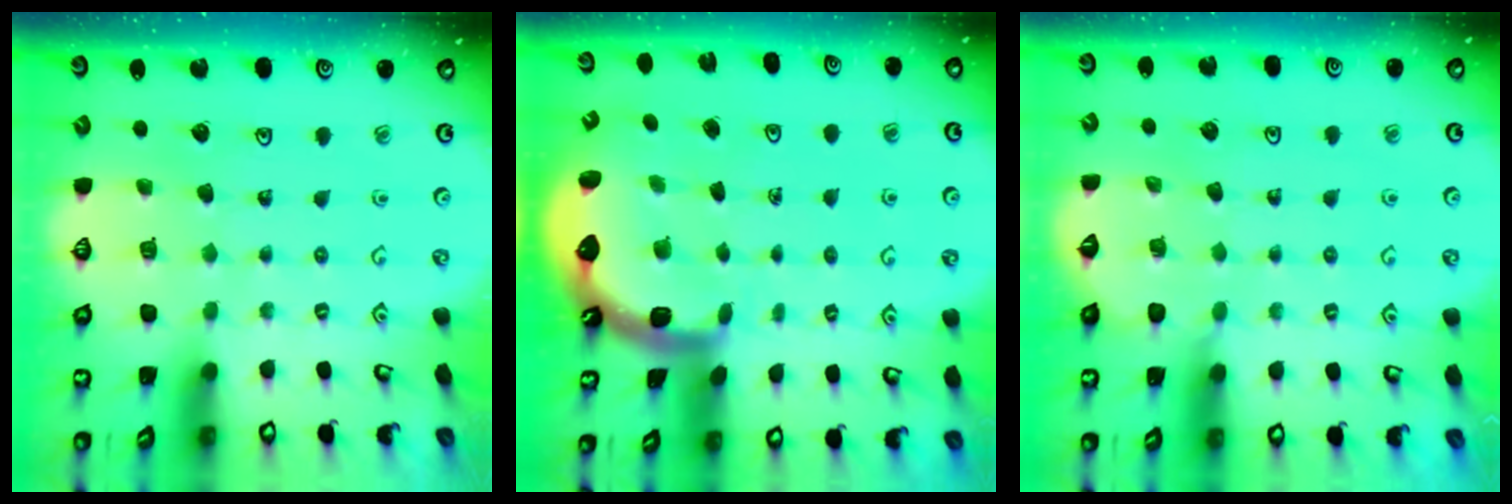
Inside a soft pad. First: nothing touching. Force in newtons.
{"total": 3.4, "press": 2.6, "slide": 2.3}
{"total": 2.9, "press": 2.8, "slide": 0.4}